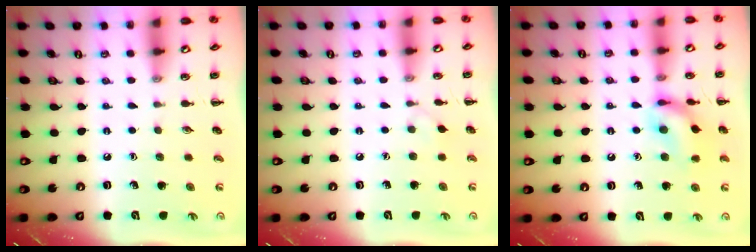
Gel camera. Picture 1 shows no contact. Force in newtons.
{"total": 3.0, "press": 2.8, "slide": 1.0}
{"total": 13.6, "press": 13.5, "slide": 1.5}